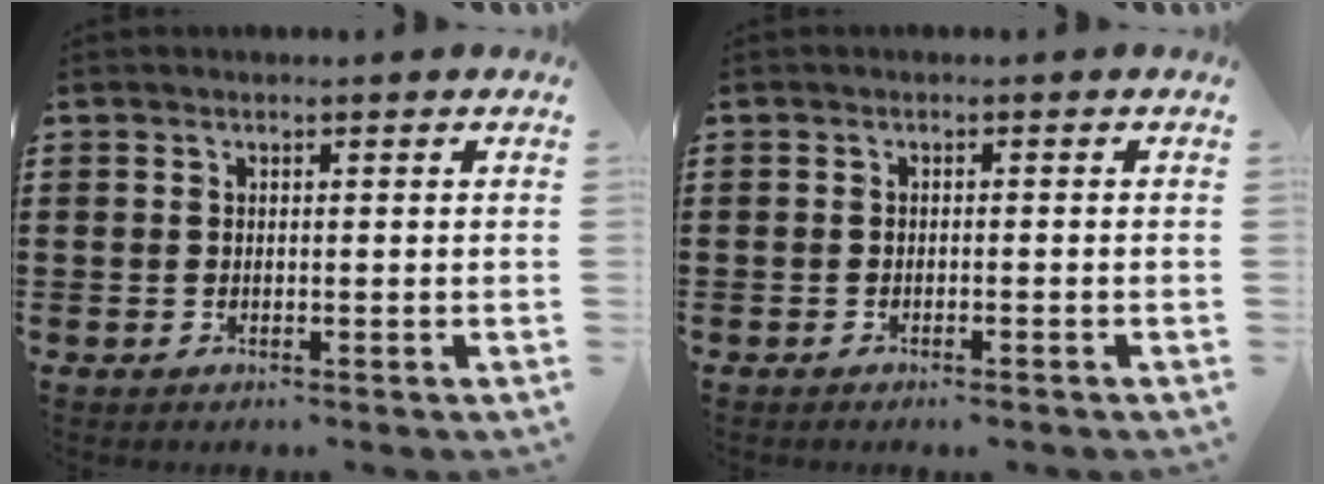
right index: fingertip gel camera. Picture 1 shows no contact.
{"total": 0.7, "force": [-0.7, 0.0, 0.3], "torque": [-0.007, -0.001, -0.013]}